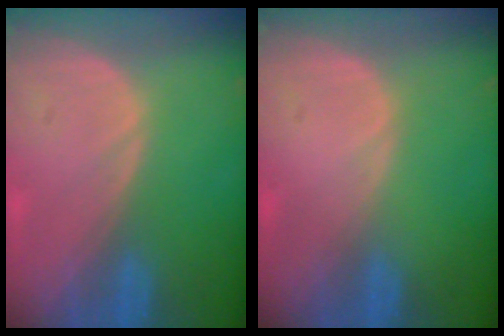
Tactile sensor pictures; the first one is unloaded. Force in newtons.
{"total": 0.0}